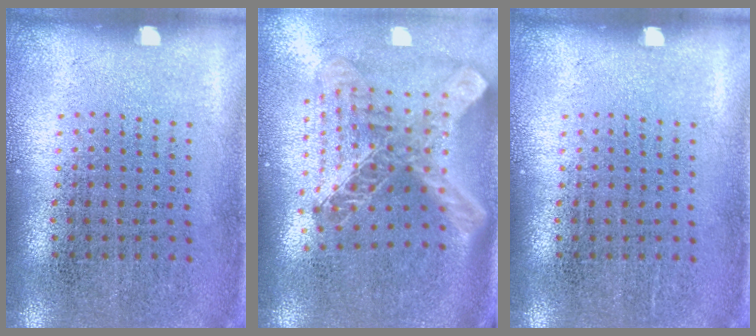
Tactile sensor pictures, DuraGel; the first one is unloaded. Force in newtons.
{"total": 2.8, "press": 1.9, "slide": 2.1}
{"total": 0.0}